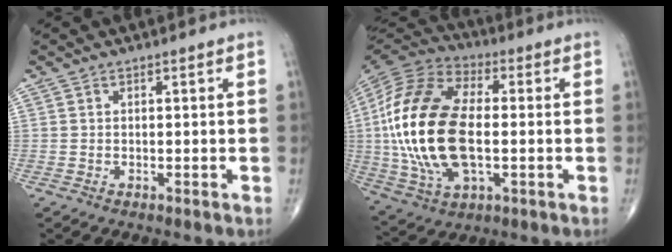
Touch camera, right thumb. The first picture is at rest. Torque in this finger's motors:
{"motor_torque": [-0.07, 2.15, 2.62, 0.15, 0.86]}